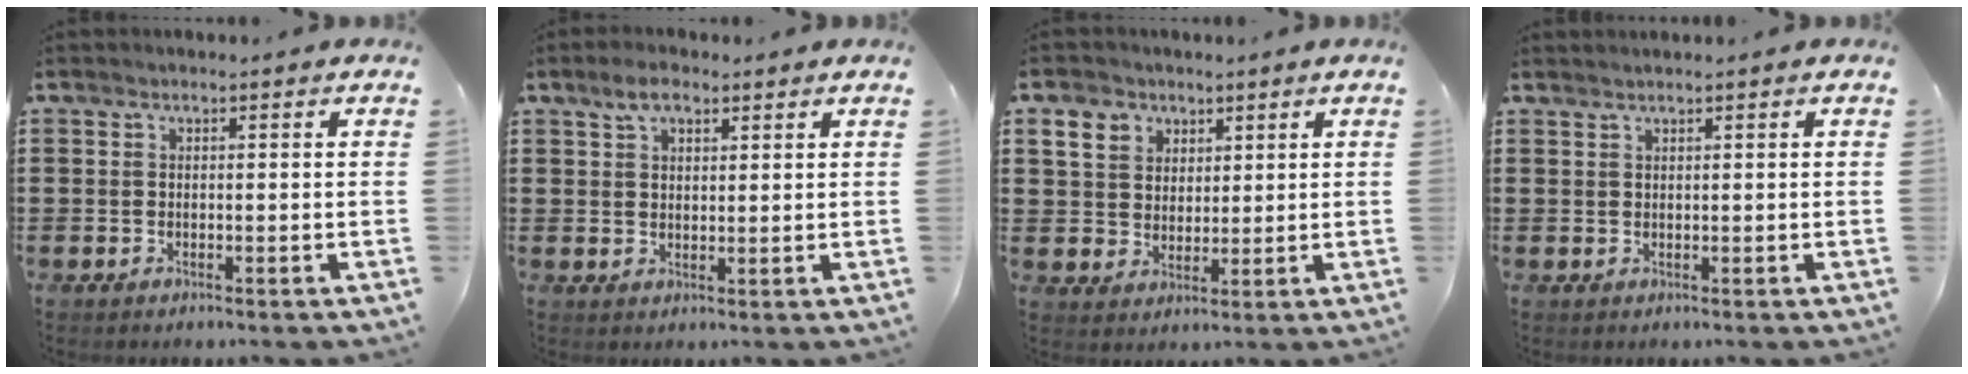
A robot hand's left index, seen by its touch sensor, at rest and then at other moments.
{"total": 4.1, "force": [2.7, 1.9, 2.5], "torque": [-0.046, 0.005, 0.047]}
{"total": 6.0, "force": [2.9, 5.0, 1.6], "torque": [-0.042, 0.012, 0.051]}
{"total": 0.7, "force": [0.6, 0.0, 0.2], "torque": [-0.006, -0.002, 0.013]}